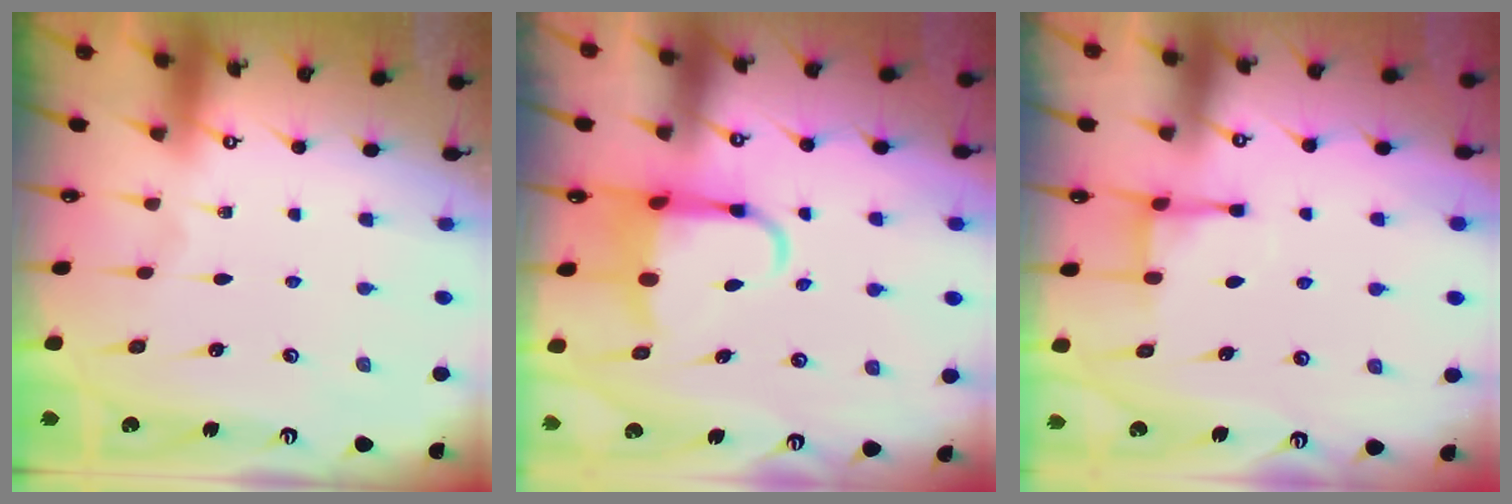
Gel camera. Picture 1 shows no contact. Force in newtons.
{"total": 7.6, "press": 7.4, "slide": 1.5}
{"total": 4.4, "press": 4.3, "slide": 0.7}